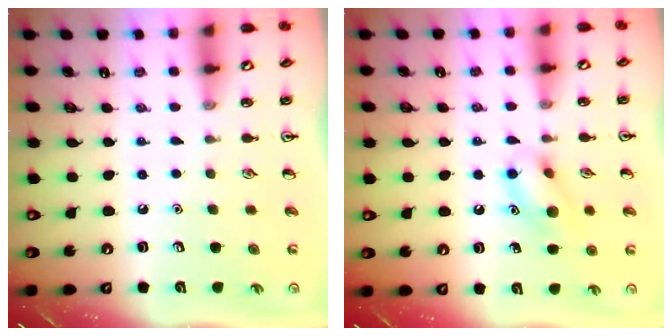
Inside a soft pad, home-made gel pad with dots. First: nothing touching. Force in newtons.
{"total": 10.5, "press": 10.5, "slide": 0.6}